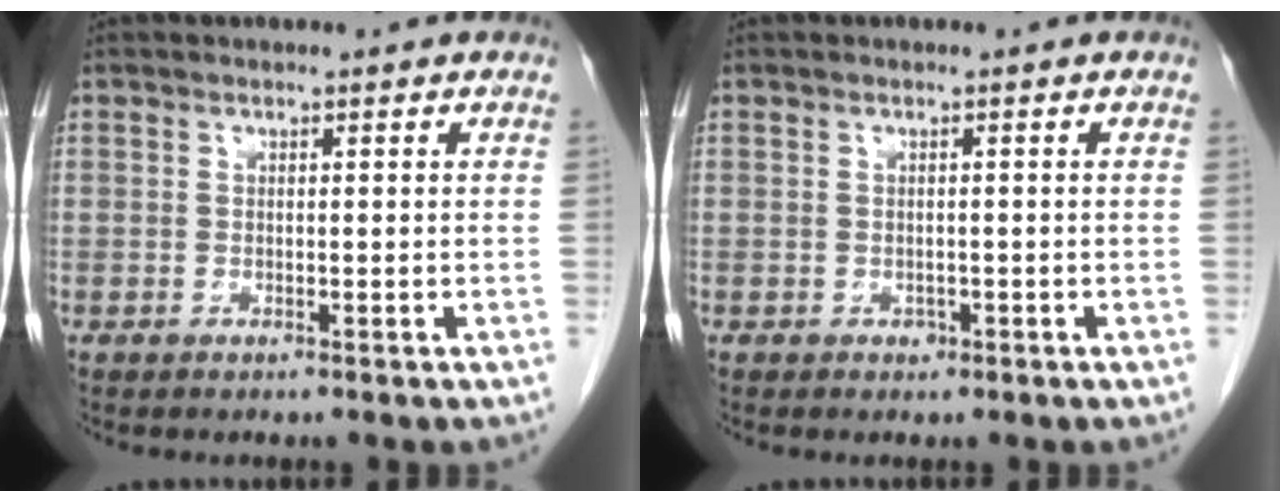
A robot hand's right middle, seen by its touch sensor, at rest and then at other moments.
{"total": 0.7, "force": [-0.4, 0.6, 0.3], "torque": [-0.005, 0.002, -0.004]}